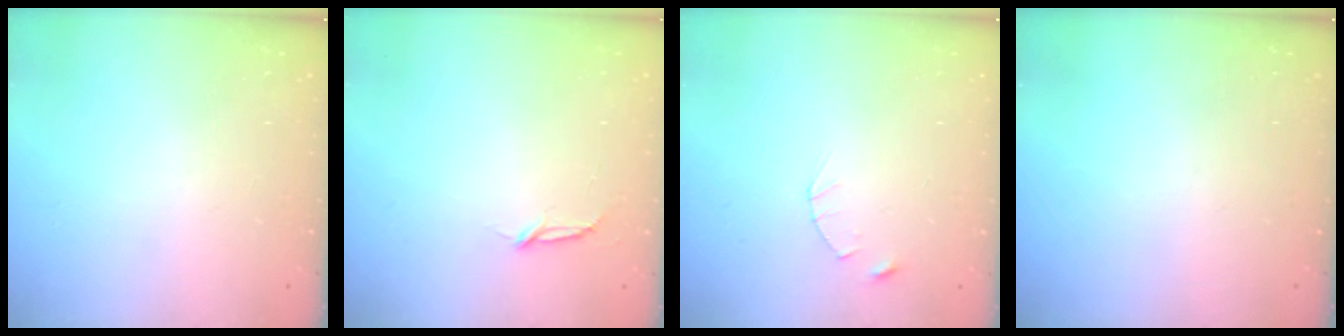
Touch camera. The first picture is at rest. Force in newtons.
{"total": 2.8, "press": 2.8, "slide": 0.3}
{"total": 2.5, "press": 2.4, "slide": 0.3}
{"total": 0.0}